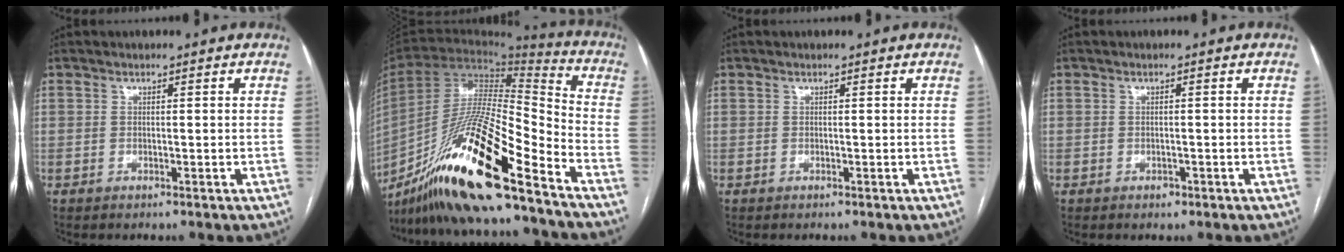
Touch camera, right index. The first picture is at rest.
{"total": 23.0, "force": [-15.4, 1.7, 17.0], "torque": [-0.320, -0.033, -0.283]}
{"total": 0.0}
{"total": 0.9, "force": [-0.5, 0.7, 0.3], "torque": [-0.004, 0.002, -0.005]}